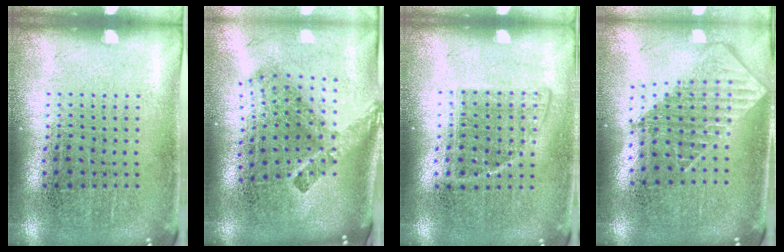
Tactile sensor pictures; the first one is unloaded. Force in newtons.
{"total": 2.6, "press": 1.6, "slide": 2.0}
{"total": 0.8, "press": 0.8, "slide": 0.3}
{"total": 1.9, "press": 1.5, "slide": 1.1}